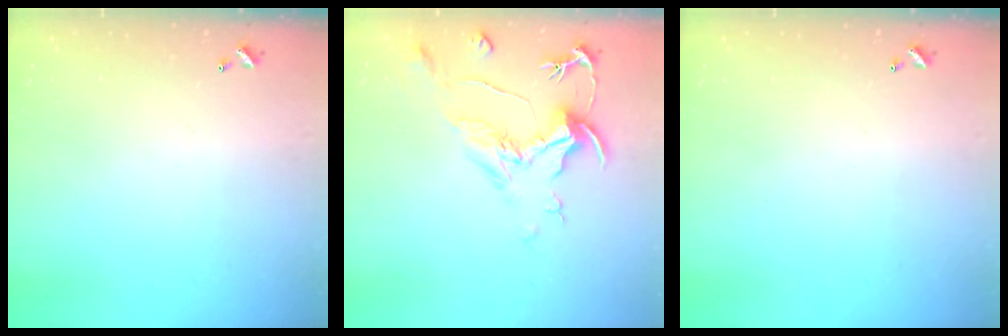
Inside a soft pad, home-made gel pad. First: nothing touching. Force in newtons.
{"total": 2.1, "press": 1.7, "slide": 1.3}
{"total": 0.0}